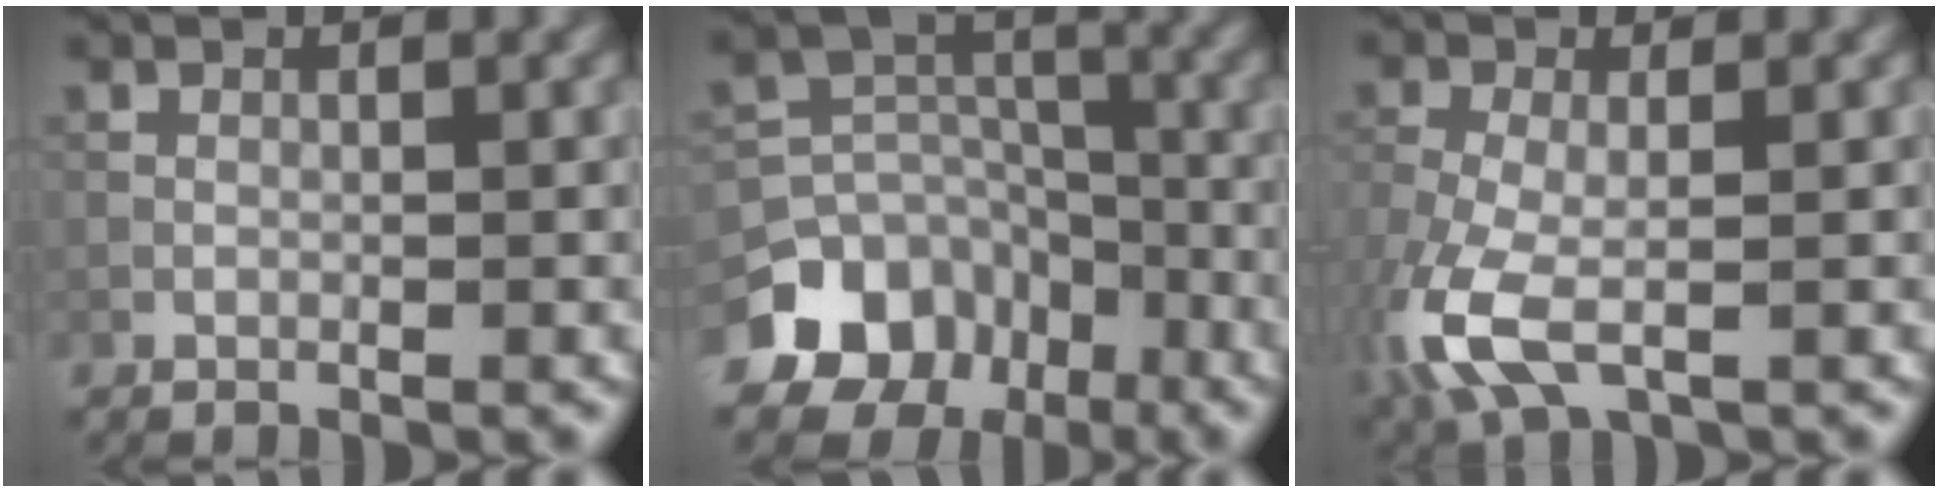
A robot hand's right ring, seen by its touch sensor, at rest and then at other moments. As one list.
[{"total": 11.3, "force": [-7.4, 8.2, 2.3], "torque": [-0.050, 0.002, -0.128]}, {"total": 6.5, "force": [-2.4, 3.0, 5.2], "torque": [-0.146, -0.016, -0.056]}]